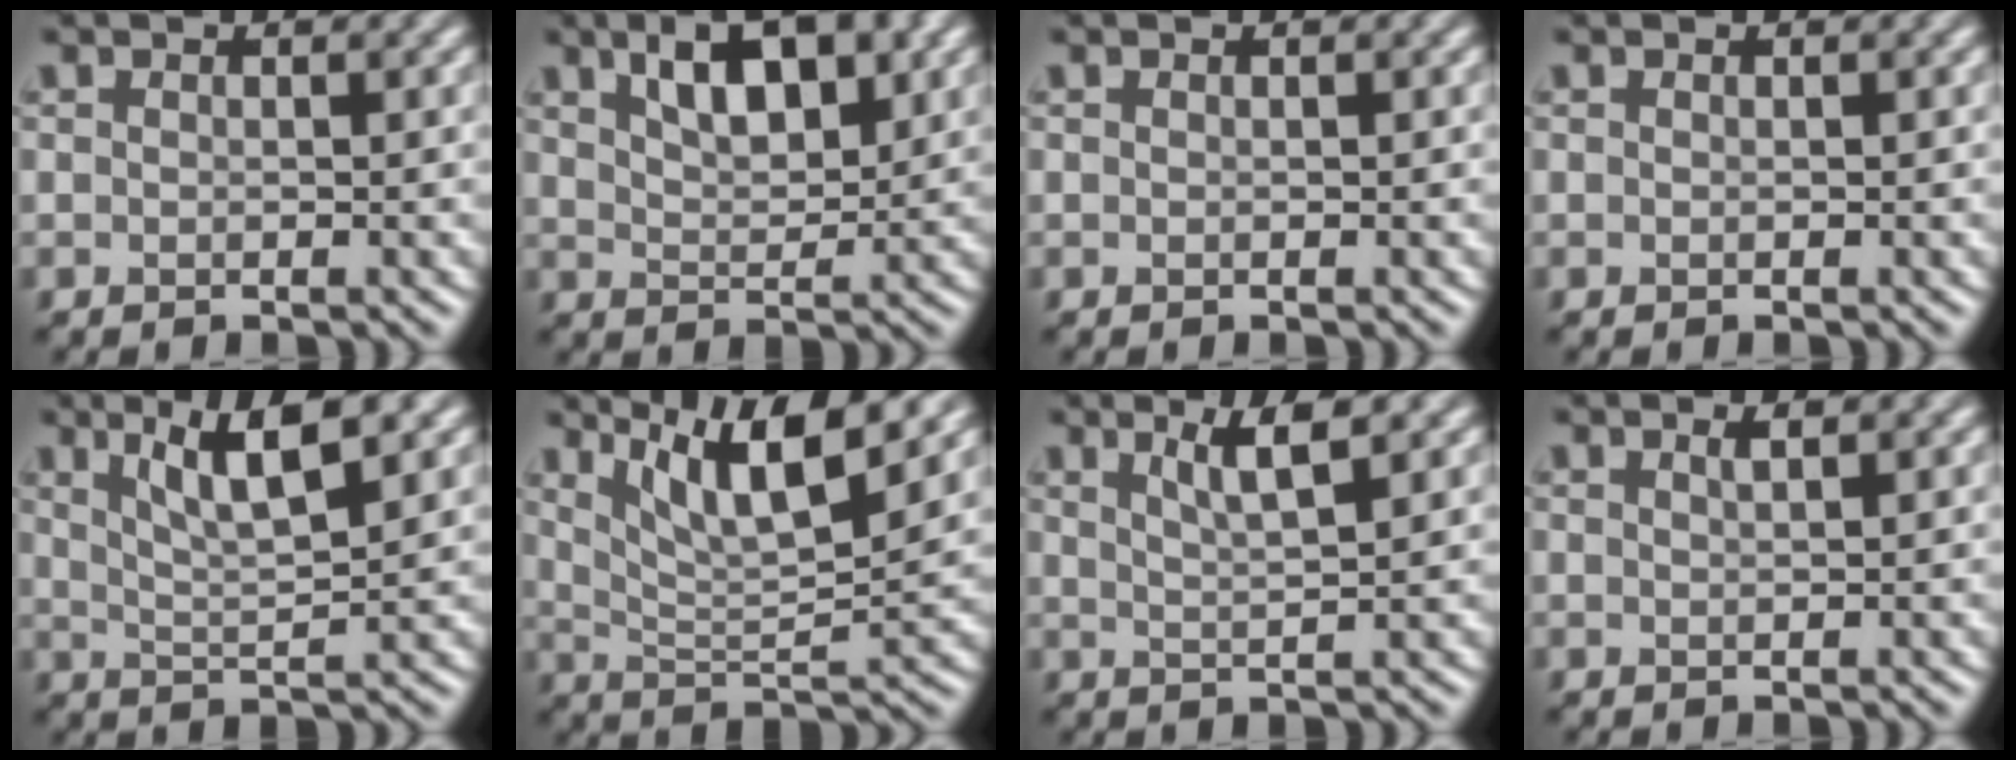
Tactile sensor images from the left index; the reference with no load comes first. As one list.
[{"total": 6.3, "force": [3.4, 2.5, 4.6], "torque": [-0.077, 0.007, 0.056]}, {"total": 0.0}, {"total": 0.0}, {"total": 5.8, "force": [3.0, 1.3, 4.8], "torque": [-0.079, 0.004, 0.053]}, {"total": 8.2, "force": [5.2, 2.0, 6.0], "torque": [-0.096, 0.008, 0.087]}, {"total": 3.3, "force": [1.8, 0.6, 2.7], "torque": [-0.035, 0.002, 0.031]}, {"total": 0.9, "force": [0.6, 0.2, 0.7], "torque": [-0.010, 0.002, 0.009]}]